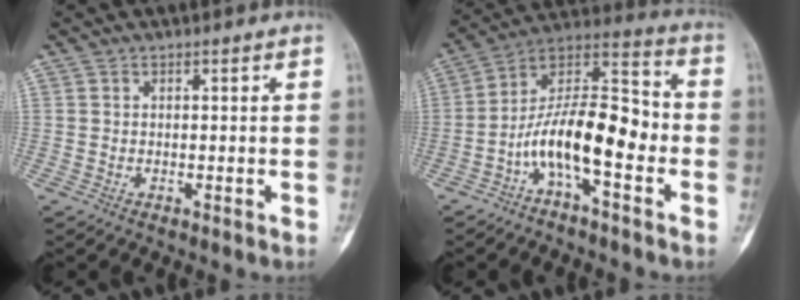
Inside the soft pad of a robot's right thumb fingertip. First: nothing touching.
{"total": 15.5, "force": [-4.6, 6.1, 13.5], "torque": [-0.226, 0.075, -0.086]}